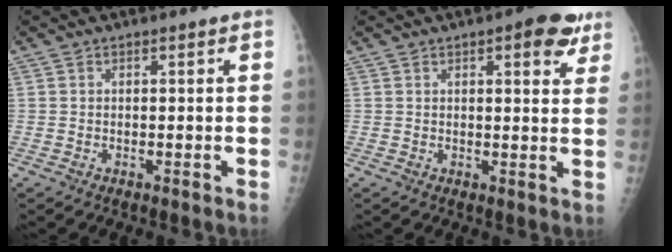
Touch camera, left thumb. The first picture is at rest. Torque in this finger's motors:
{"motor_torque": [-0.06, -0.07, 0.53, -0.02, 0.00]}